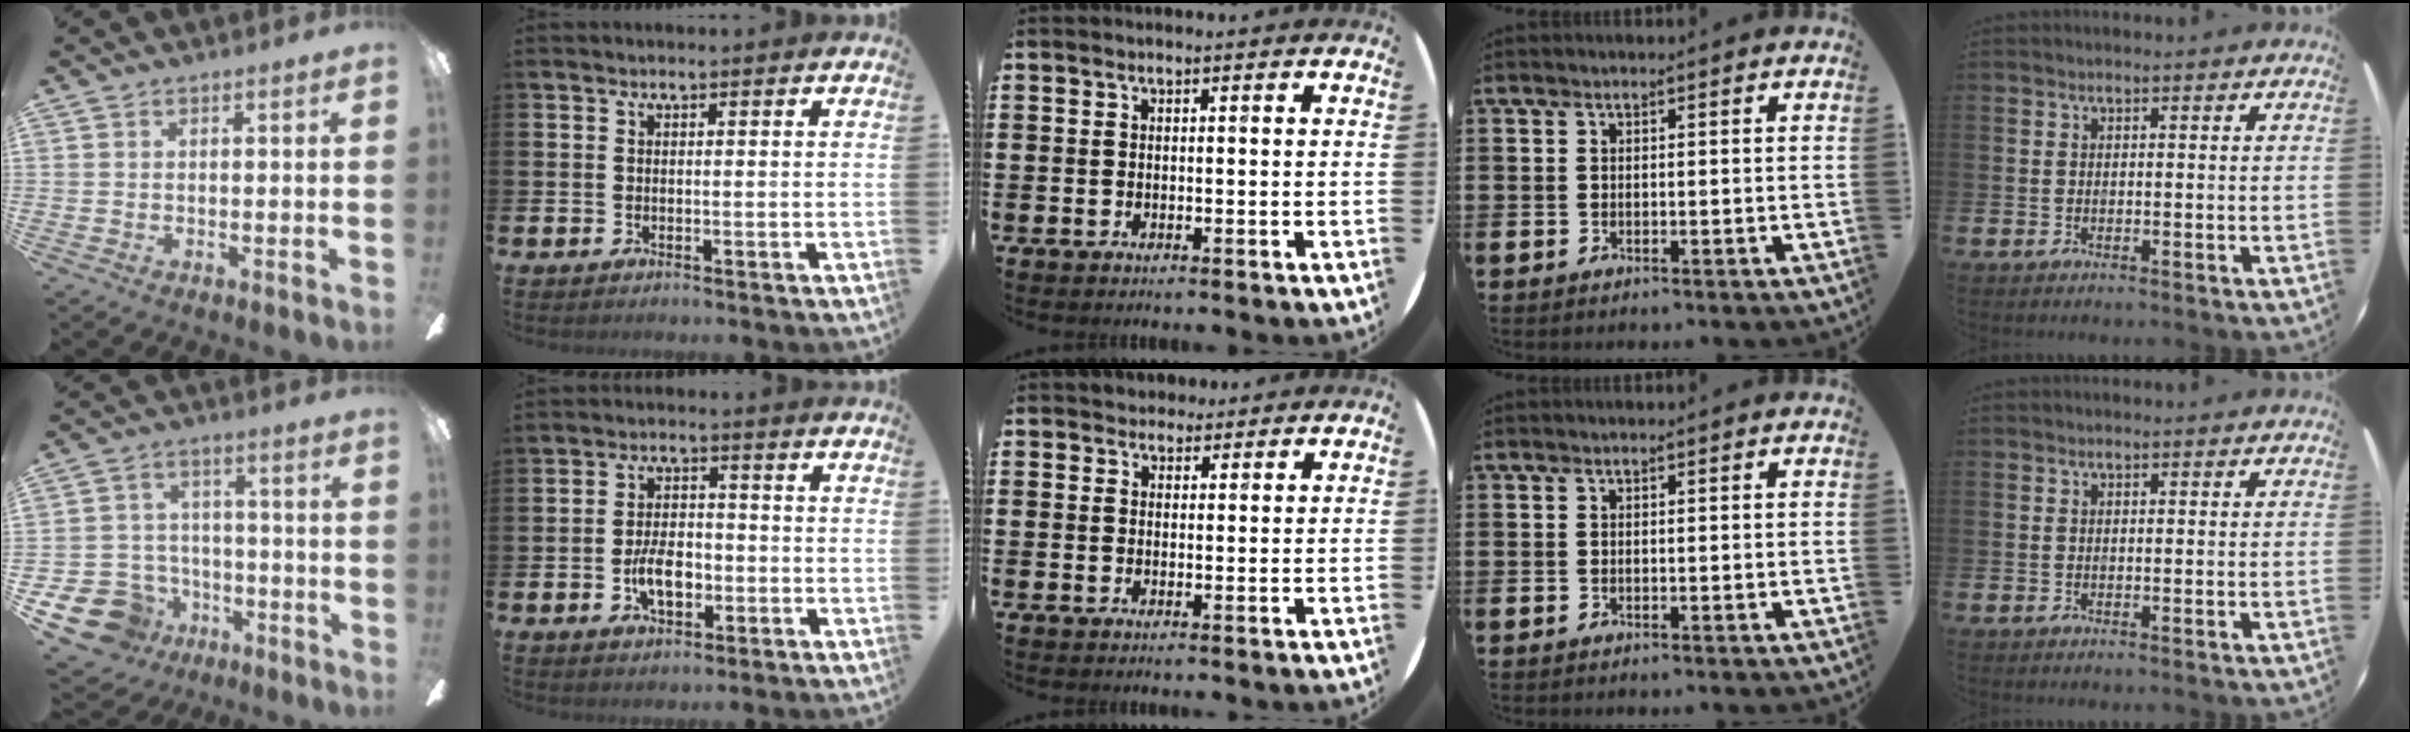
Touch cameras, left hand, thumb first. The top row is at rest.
{"thumb": {"total": 13.7, "force": [-7.7, 10.1, 5.3], "torque": [-0.134, 0.053, -0.130]}, "index": {"total": 5.3, "force": [-1.6, 3.0, 4.1], "torque": [-0.059, 0.005, -0.031]}, "middle": {"total": 2.1, "force": [1.9, 0.8, -0.1], "torque": [0.006, 0.000, 0.036]}}